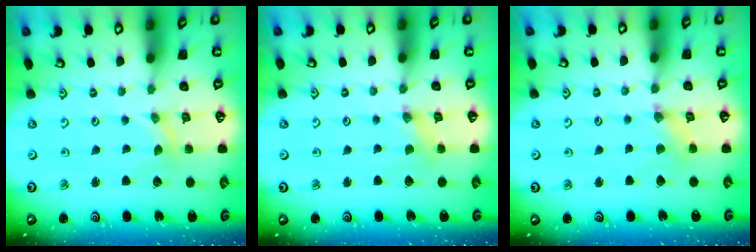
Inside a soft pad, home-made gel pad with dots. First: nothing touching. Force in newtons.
{"total": 0.0}
{"total": 1.5, "press": 1.4, "slide": 0.3}